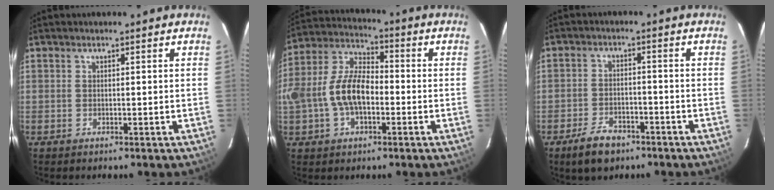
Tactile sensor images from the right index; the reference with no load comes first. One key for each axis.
{"total": 12.9, "fx": -2.5, "fy": 7.4, "fz": 10.3, "tx": -0.219, "ty": 0.017, "tz": -0.047}
{"total": 7.2, "fx": -5.0, "fy": 3.8, "fz": 3.5, "tx": -0.091, "ty": 0.003, "tz": -0.079}